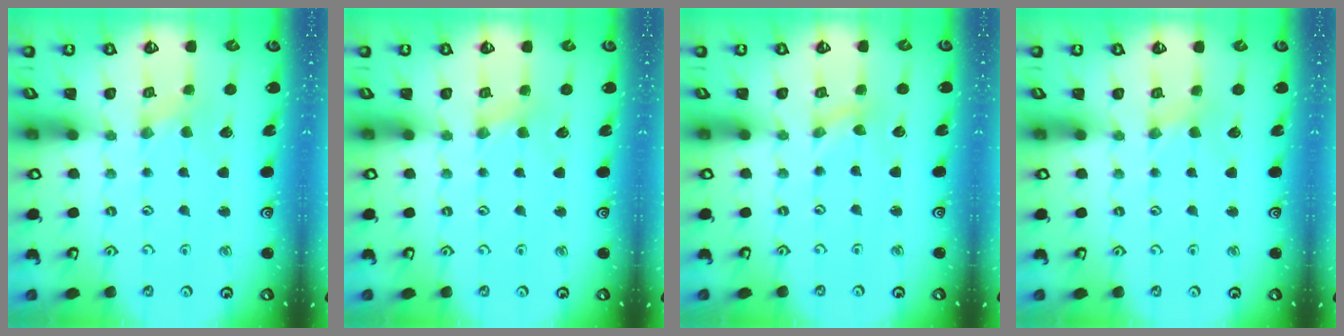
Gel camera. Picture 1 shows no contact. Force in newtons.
{"total": 2.7, "press": 2.6, "slide": 0.5}
{"total": 0.0}
{"total": 1.3, "press": 1.3, "slide": 0.2}